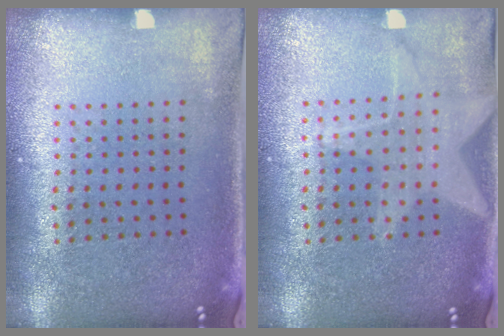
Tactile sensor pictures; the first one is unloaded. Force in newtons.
{"total": 1.5, "press": 1.4, "slide": 0.4}